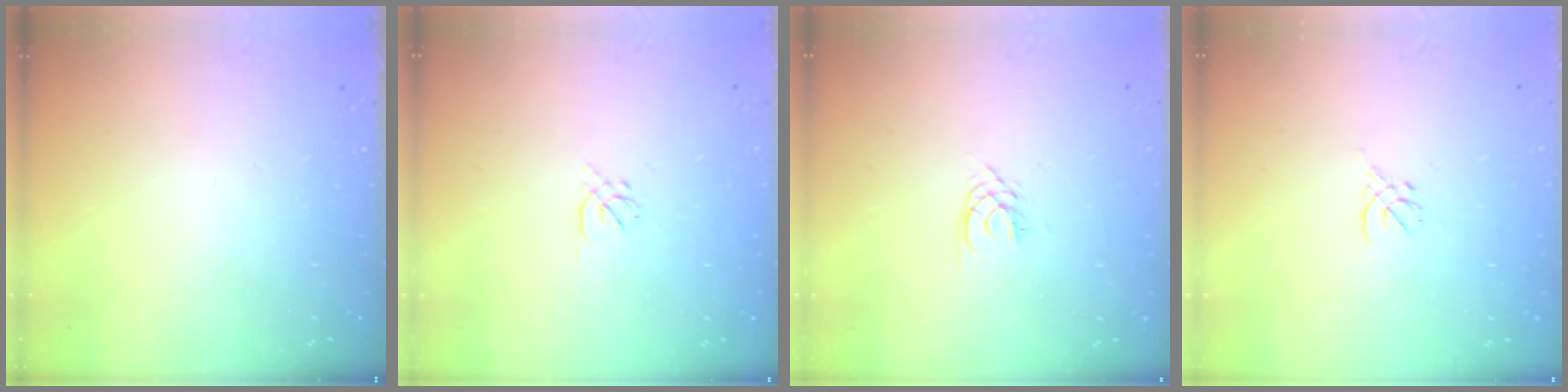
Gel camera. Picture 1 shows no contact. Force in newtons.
{"total": 0.7, "press": 0.5, "slide": 0.5}
{"total": 1.7, "press": 1.7, "slide": 0.2}
{"total": 0.0}